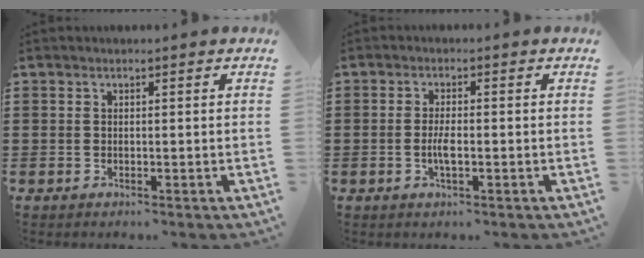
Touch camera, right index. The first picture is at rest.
{"total": 3.0, "force": [-0.8, 0.7, 2.8], "torque": [-0.059, -0.005, -0.015]}